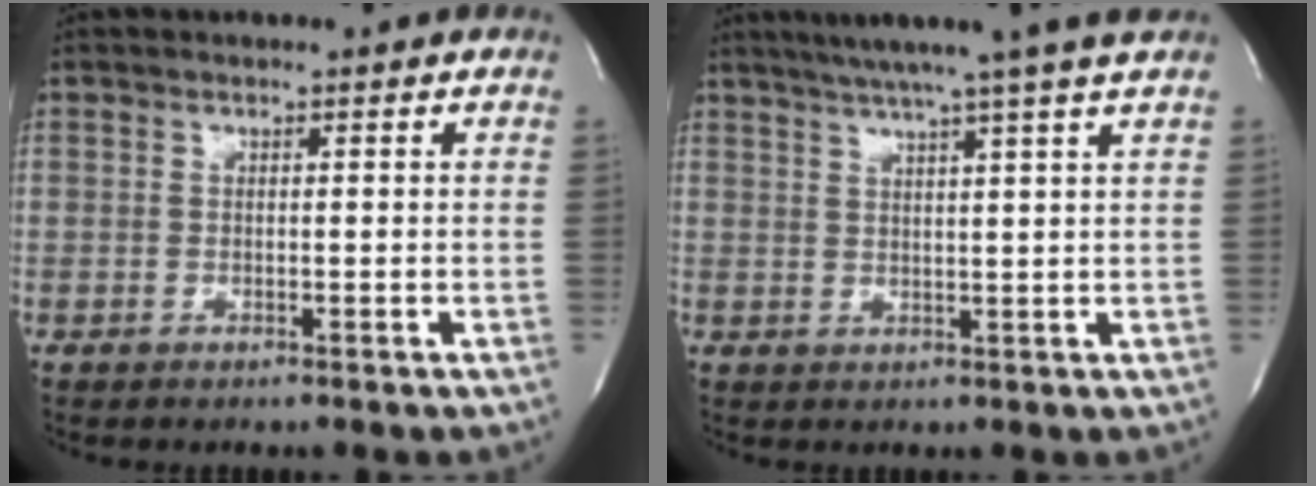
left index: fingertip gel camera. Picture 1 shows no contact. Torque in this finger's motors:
{"motor_torque": [0.38, -0.48, 0.06, 0.08]}